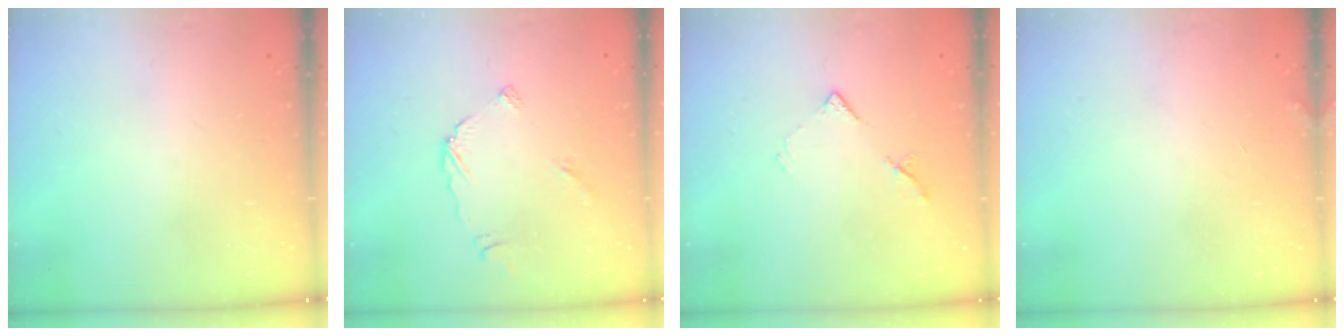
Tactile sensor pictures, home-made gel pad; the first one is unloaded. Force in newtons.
{"total": 4.9, "press": 4.9, "slide": 0.4}
{"total": 6.4, "press": 6.4, "slide": 0.7}
{"total": 2.0, "press": 2.0, "slide": 0.2}